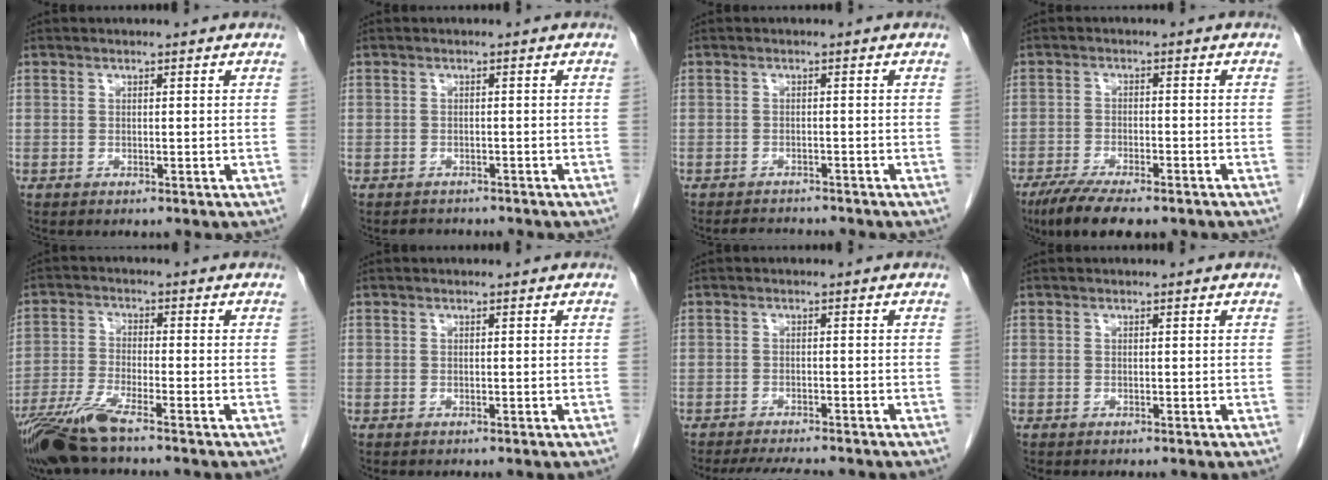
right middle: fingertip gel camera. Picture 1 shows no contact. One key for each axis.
{"total": 2.4, "fx": -2.2, "fy": 1.0, "fz": 0.1, "tx": -0.010, "ty": -0.004, "tz": -0.032}
{"total": 3.2, "fx": -3.1, "fy": 0.5, "fz": 0.5, "tx": -0.012, "ty": -0.011, "tz": -0.047}
{"total": 10.0, "fx": -7.4, "fy": 2.6, "fz": 6.1, "tx": -0.094, "ty": -0.017, "tz": -0.114}
{"total": 8.1, "fx": -6.1, "fy": 0.2, "fz": 5.3, "tx": -0.108, "ty": -0.024, "tz": -0.119}
{"total": 0.0}
{"total": 6.9, "fx": -6.2, "fy": 0.9, "fz": 3.0, "tx": -0.044, "ty": -0.014, "tz": -0.092}
{"total": 0.0}